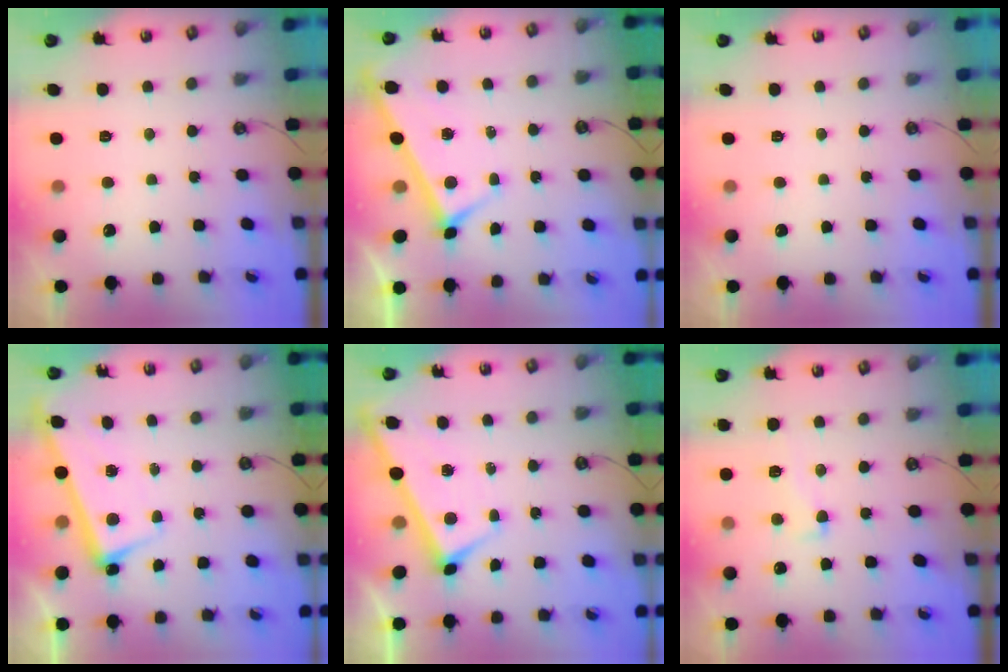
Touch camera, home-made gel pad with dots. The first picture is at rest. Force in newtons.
{"total": 4.0, "press": 4.0, "slide": 0.3}
{"total": 0.0}
{"total": 2.6, "press": 2.5, "slide": 0.8}
{"total": 1.6, "press": 1.6, "slide": 0.1}
{"total": 1.2, "press": 0.2, "slide": 1.1}